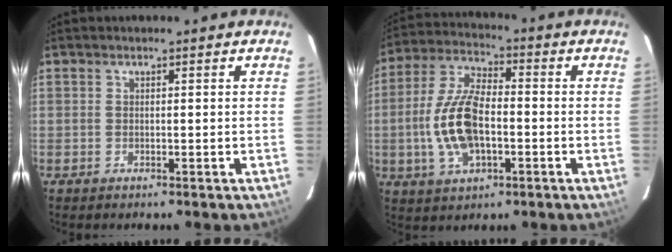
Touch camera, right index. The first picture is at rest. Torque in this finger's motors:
{"motor_torque": [1.23, -0.72, 0.72, 0.13]}